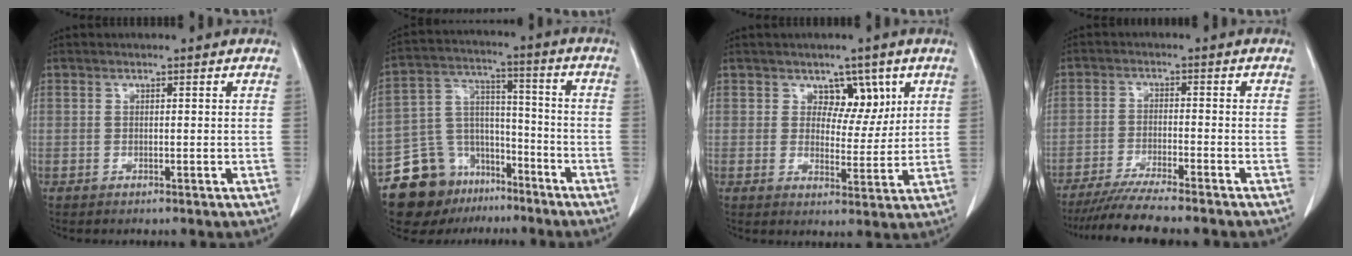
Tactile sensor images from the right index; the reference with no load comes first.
{"total": 13.6, "force": [-9.9, 8.7, 3.5], "torque": [-0.064, 0.065, -0.164]}
{"total": 5.1, "force": [2.6, 3.4, 2.7], "torque": [-0.023, 0.001, 0.040]}
{"total": 9.6, "force": [-8.4, -0.3, 4.7], "torque": [-0.065, -0.024, -0.134]}